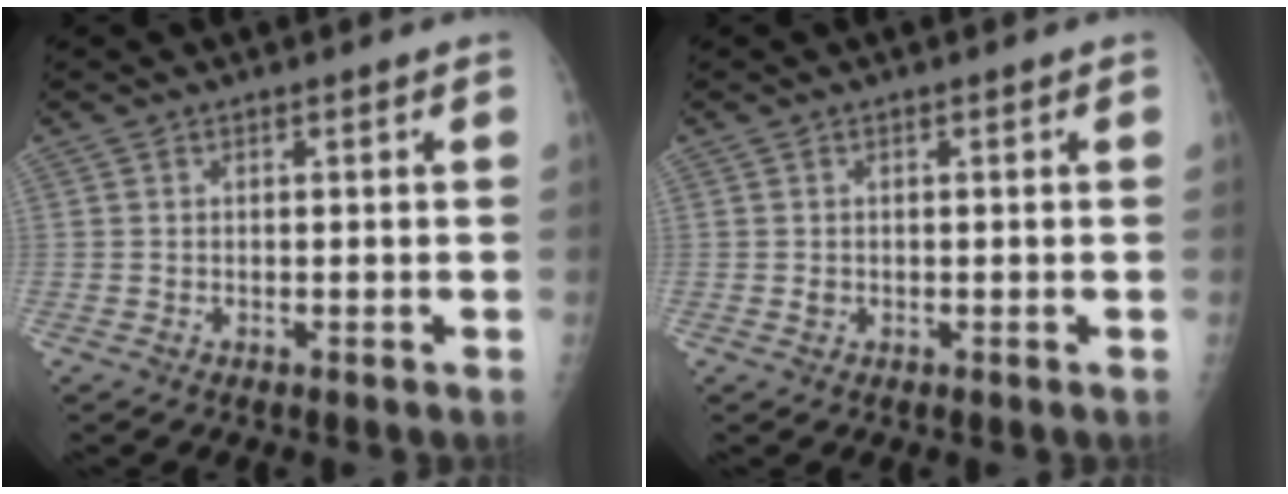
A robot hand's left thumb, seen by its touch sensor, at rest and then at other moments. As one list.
[{"total": 0.9, "force": [-0.2, 0.8, 0.5], "torque": [-0.003, 0.002, -0.003]}]